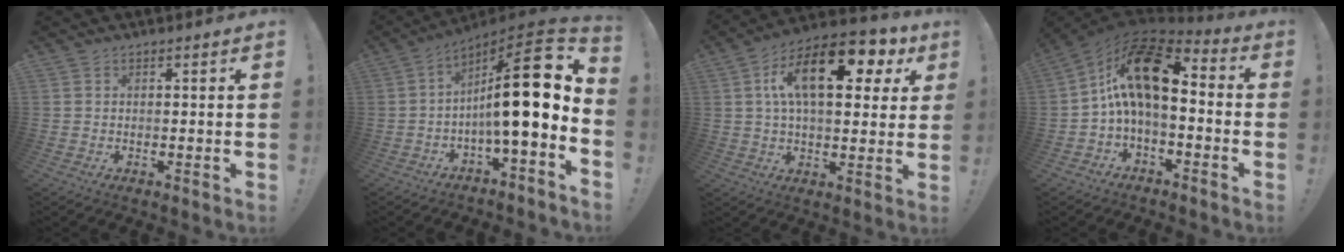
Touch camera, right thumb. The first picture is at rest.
{"total": 18.1, "force": [1.1, 3.6, 17.7], "torque": [-0.269, -0.007, 0.007]}
{"total": 20.3, "force": [6.7, 9.4, 16.8], "torque": [-0.266, -0.014, 0.104]}
{"total": 17.2, "force": [3.8, 8.3, 14.6], "torque": [-0.256, -0.011, 0.070]}